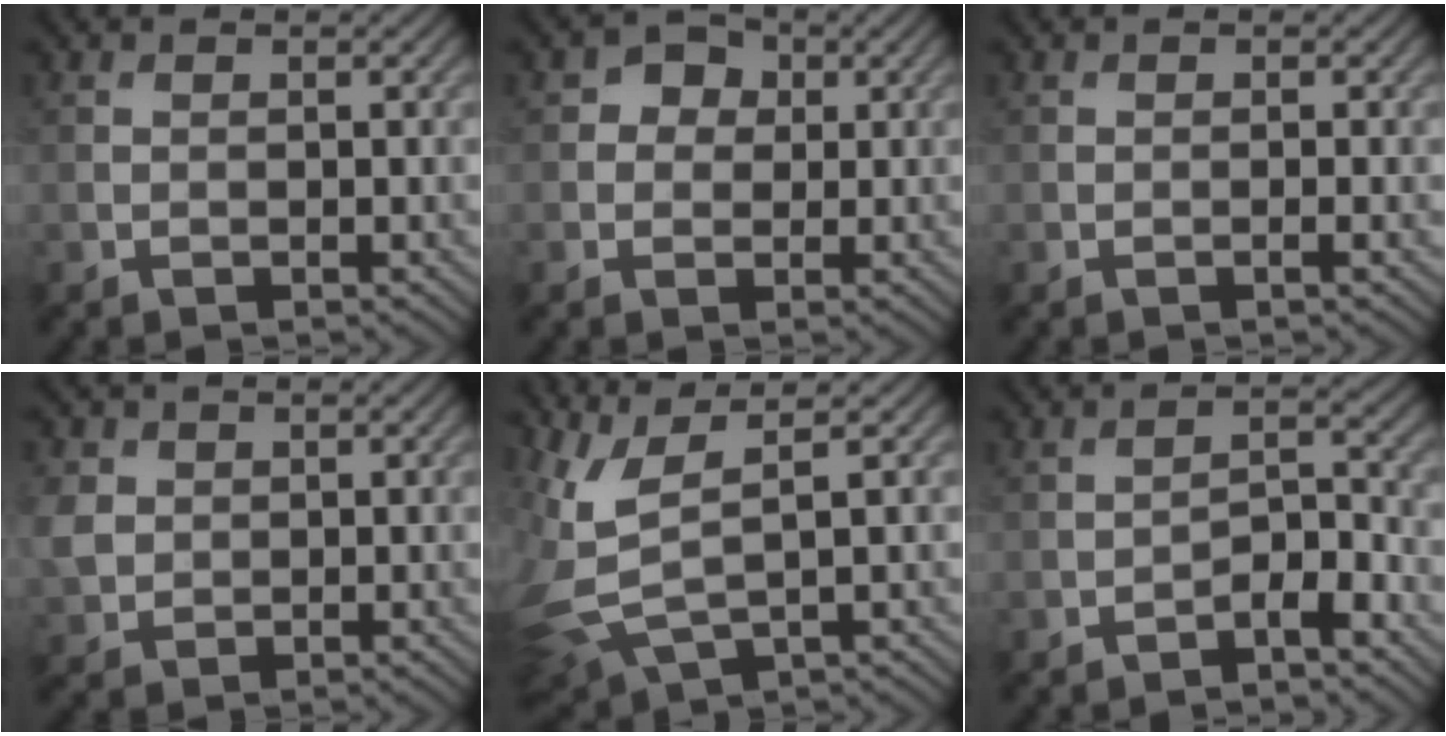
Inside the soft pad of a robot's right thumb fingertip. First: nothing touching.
{"total": 2.9, "force": [0.5, 2.6, 1.2], "torque": [-0.018, 0.005, -0.001]}
{"total": 0.5, "force": [-0.2, 0.0, 0.5], "torque": [-0.008, -0.001, -0.004]}
{"total": 3.9, "force": [0.6, 3.4, 1.7], "torque": [-0.059, 0.003, 0.009]}
{"total": 7.4, "force": [2.1, 2.9, 6.5], "torque": [-0.174, -0.007, 0.050]}
{"total": 3.5, "force": [-2.2, 1.2, 2.4], "torque": [-0.037, 0.010, -0.043]}